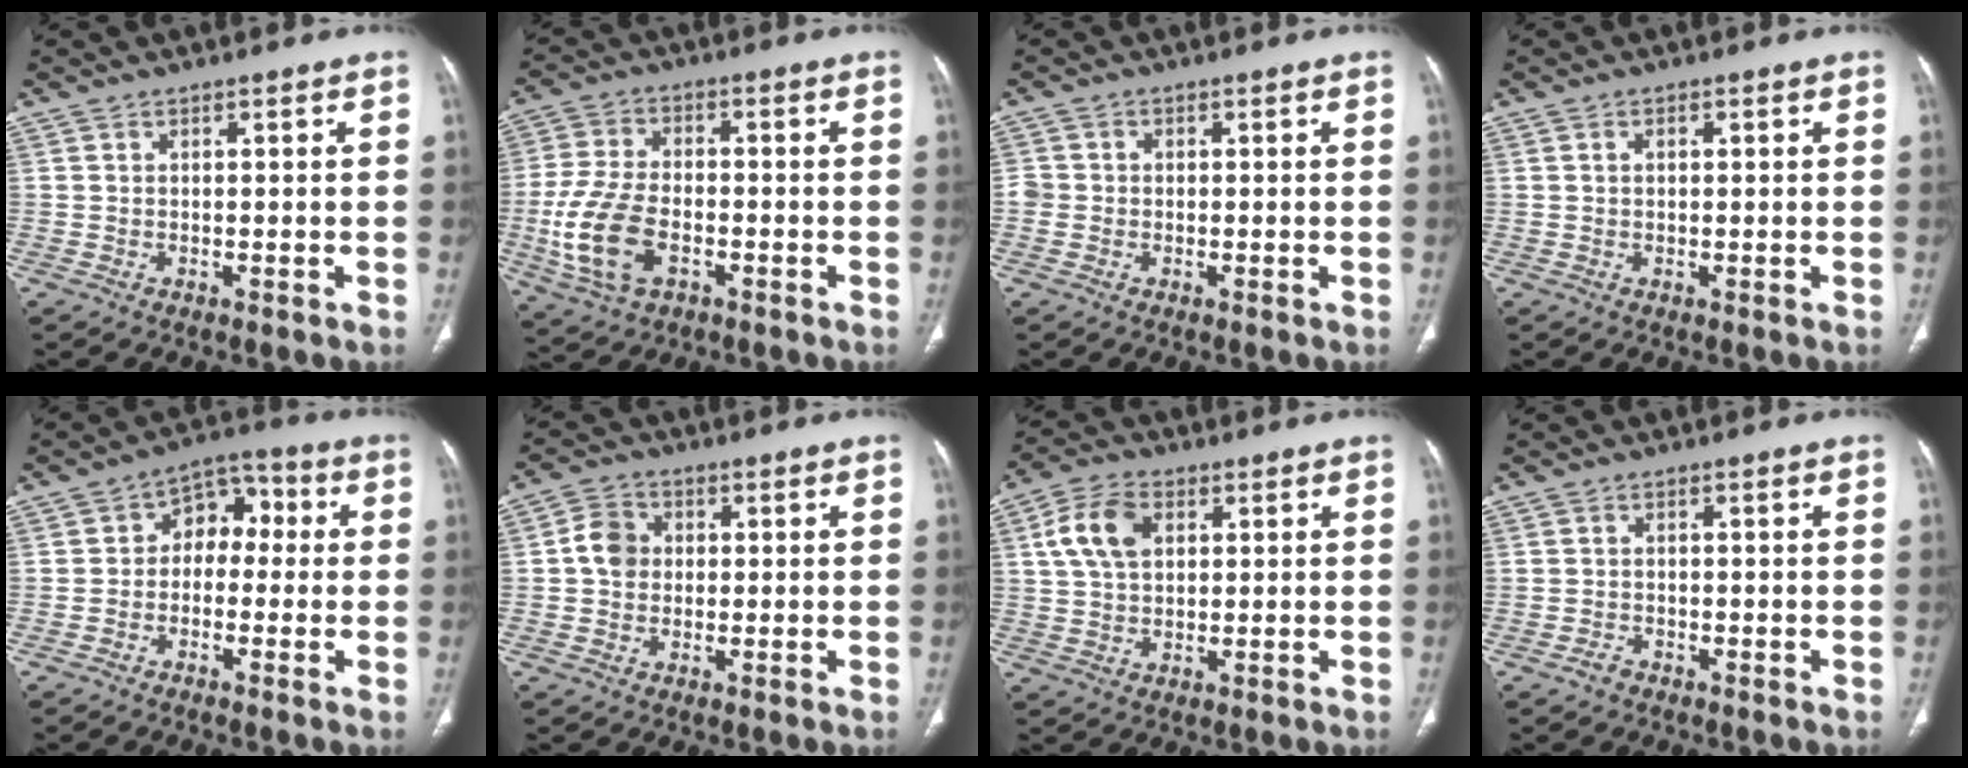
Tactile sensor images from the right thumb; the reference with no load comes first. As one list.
[{"total": 12.8, "force": [-3.5, 7.5, 9.7], "torque": [-0.208, 0.010, -0.065]}, {"total": 2.3, "force": [-0.4, 2.2, 0.6], "torque": [0.000, 0.009, -0.009]}, {"total": 1.1, "force": [0.3, 0.7, 0.8], "torque": [-0.016, 0.005, 0.005]}, {"total": 7.7, "force": [-0.2, 5.6, 5.3], "torque": [-0.041, 0.037, -0.019]}, {"total": 7.1, "force": [0.5, 6.3, 3.2], "torque": [-0.037, 0.012, -0.003]}, {"total": 8.8, "force": [2.5, 5.9, 6.1], "torque": [-0.109, 0.007, 0.043]}, {"total": 1.4, "force": [-1.0, 0.9, 0.4], "torque": [-0.010, 0.006, -0.021]}]